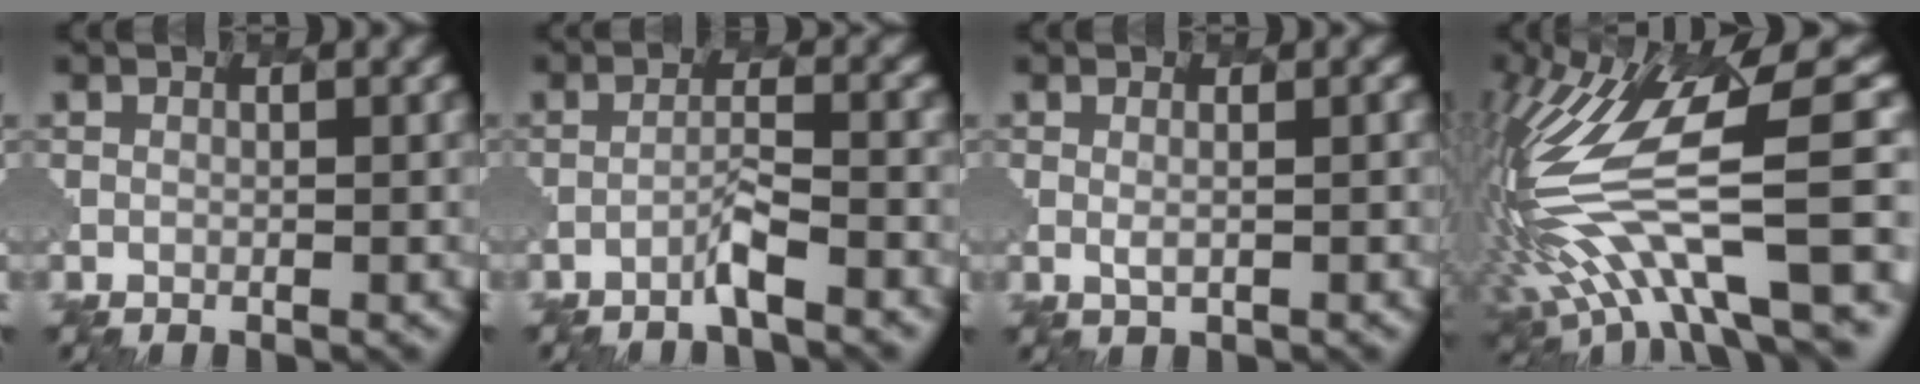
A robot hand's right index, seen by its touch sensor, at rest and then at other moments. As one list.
[{"total": 2.5, "force": [-1.5, -1.6, -1.1], "torque": [-0.017, 0.024, -0.056]}, {"total": 1.7, "force": [1.1, -0.9, -0.7], "torque": [0.010, 0.017, 0.001]}, {"total": 9.5, "force": [-0.5, 2.8, 9.1], "torque": [-0.225, 0.041, -0.038]}]